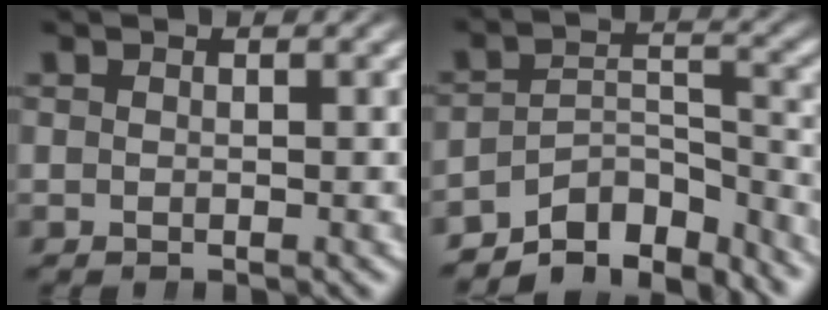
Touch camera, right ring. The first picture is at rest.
{"total": 11.5, "force": [-8.7, 5.5, 5.1], "torque": [-0.079, -0.043, -0.124]}